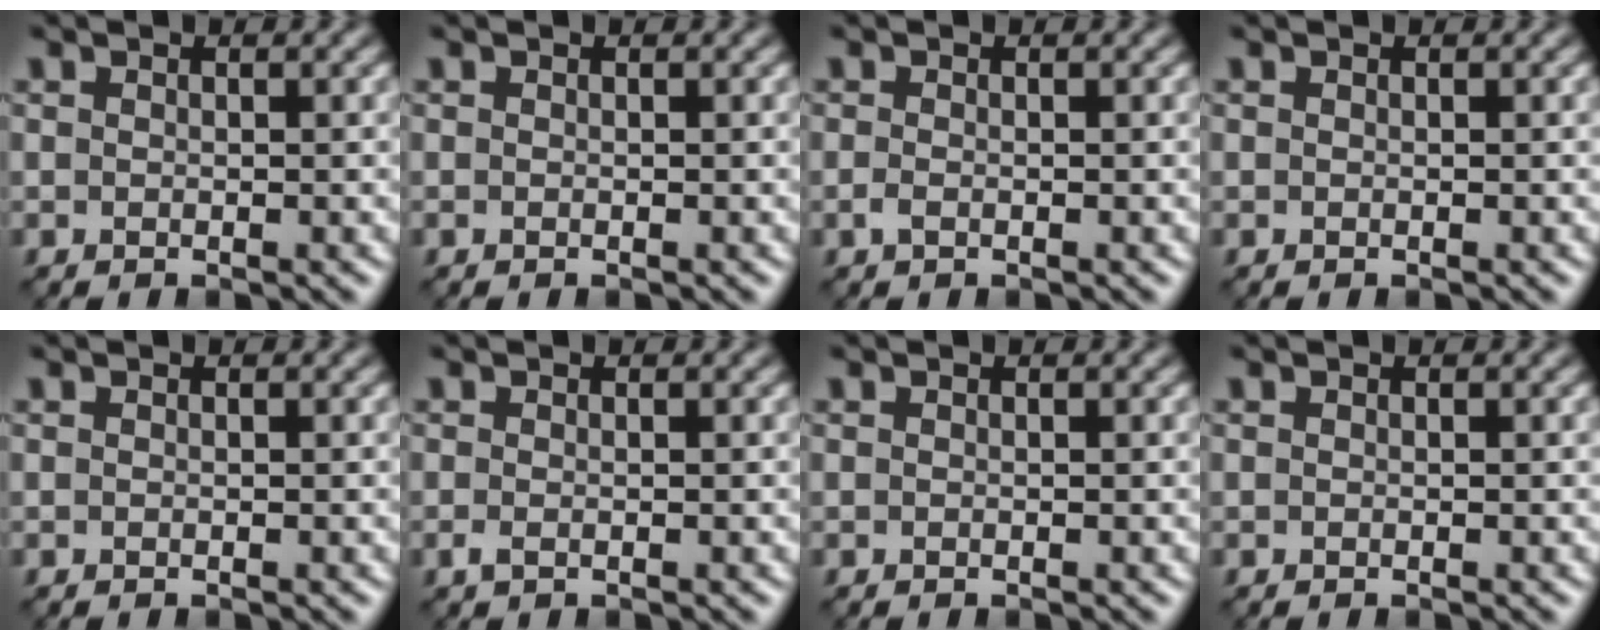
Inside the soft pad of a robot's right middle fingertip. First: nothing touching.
{"total": 0.0}
{"total": 0.7, "force": [-0.3, 0.3, 0.5], "torque": [-0.013, -0.003, -0.007]}
{"total": 0.0}
{"total": 0.0}
{"total": 0.7, "force": [-0.2, 0.3, 0.5], "torque": [-0.016, -0.004, -0.004]}
{"total": 0.0}
{"total": 0.0}